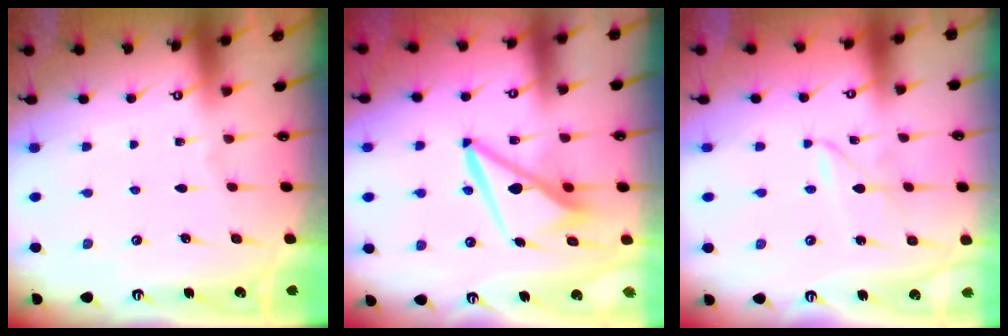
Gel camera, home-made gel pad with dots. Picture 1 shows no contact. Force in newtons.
{"total": 9.7, "press": 9.5, "slide": 1.6}
{"total": 1.9, "press": 1.9, "slide": 0.2}